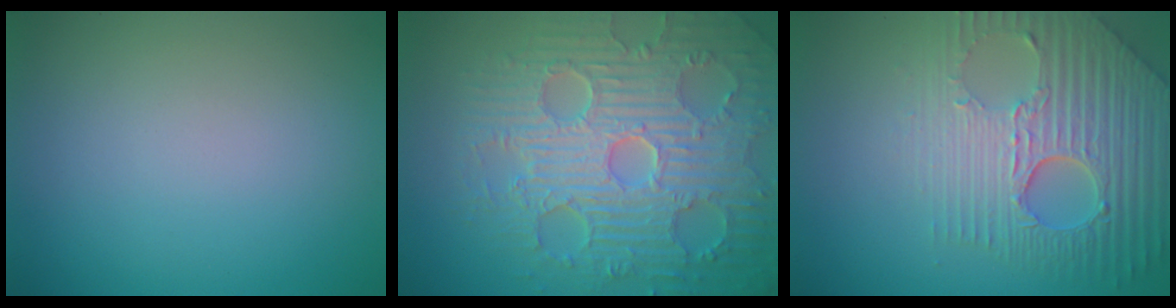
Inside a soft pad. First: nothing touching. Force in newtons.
{"total": 9.2, "press": 6.8, "slide": 6.2}
{"total": 8.3, "press": 5.8, "slide": 6.0}